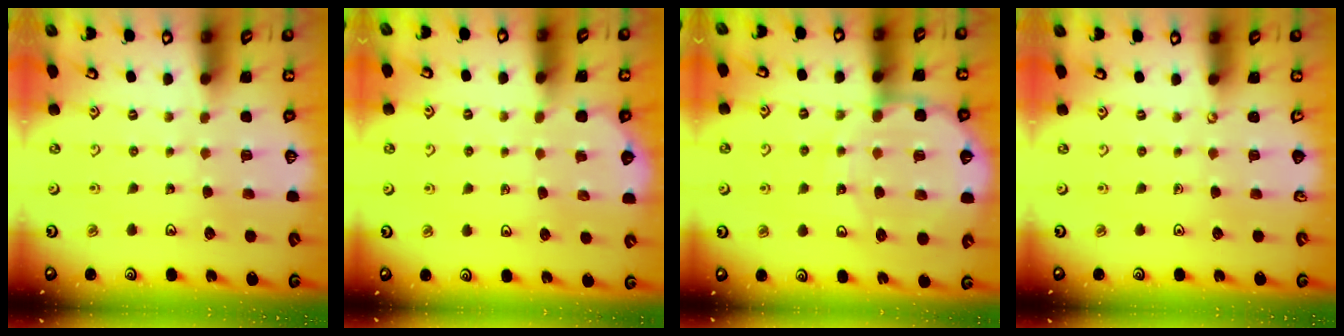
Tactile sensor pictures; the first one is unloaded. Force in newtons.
{"total": 2.3, "press": 2.3, "slide": 0.1}
{"total": 12.7, "press": 12.3, "slide": 3.3}
{"total": 0.0}